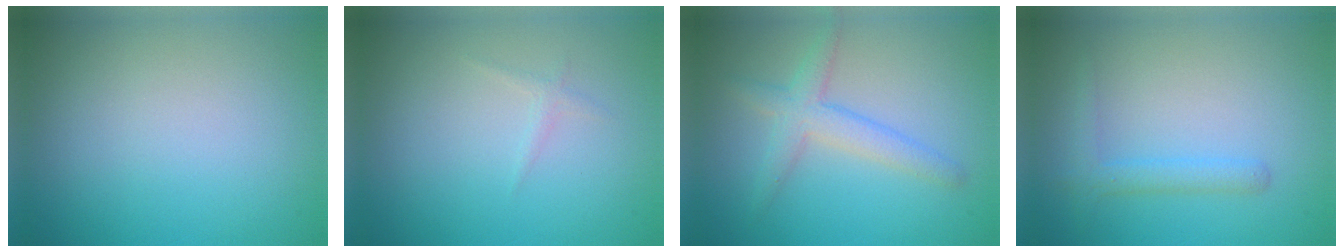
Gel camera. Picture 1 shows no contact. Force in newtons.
{"total": 0.6, "press": 0.6, "slide": 0.0}
{"total": 3.0, "press": 3.0, "slide": 0.0}
{"total": 1.9, "press": 1.9, "slide": 0.1}